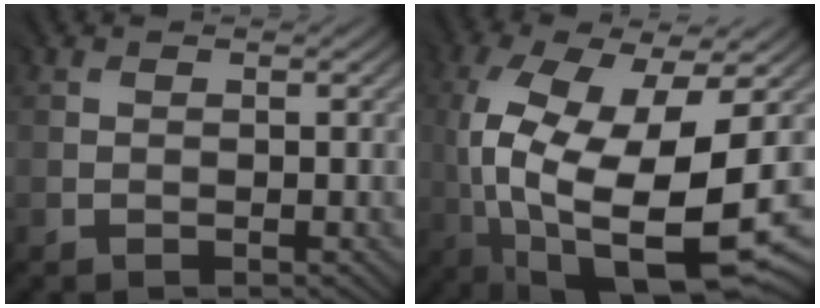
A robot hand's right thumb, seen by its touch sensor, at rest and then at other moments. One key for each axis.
{"total": 15.4, "fx": -3.3, "fy": 5.8, "fz": 13.9, "tx": -0.291, "ty": -0.025, "tz": -0.039}